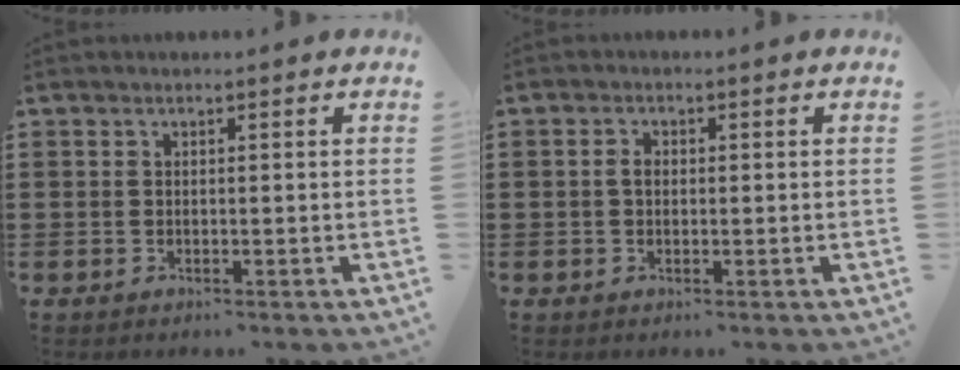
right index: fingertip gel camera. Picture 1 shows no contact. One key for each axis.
{"total": 1.6, "fx": 0.0, "fy": 1.0, "fz": 1.3, "tx": -0.026, "ty": 0.005, "tz": -0.001}